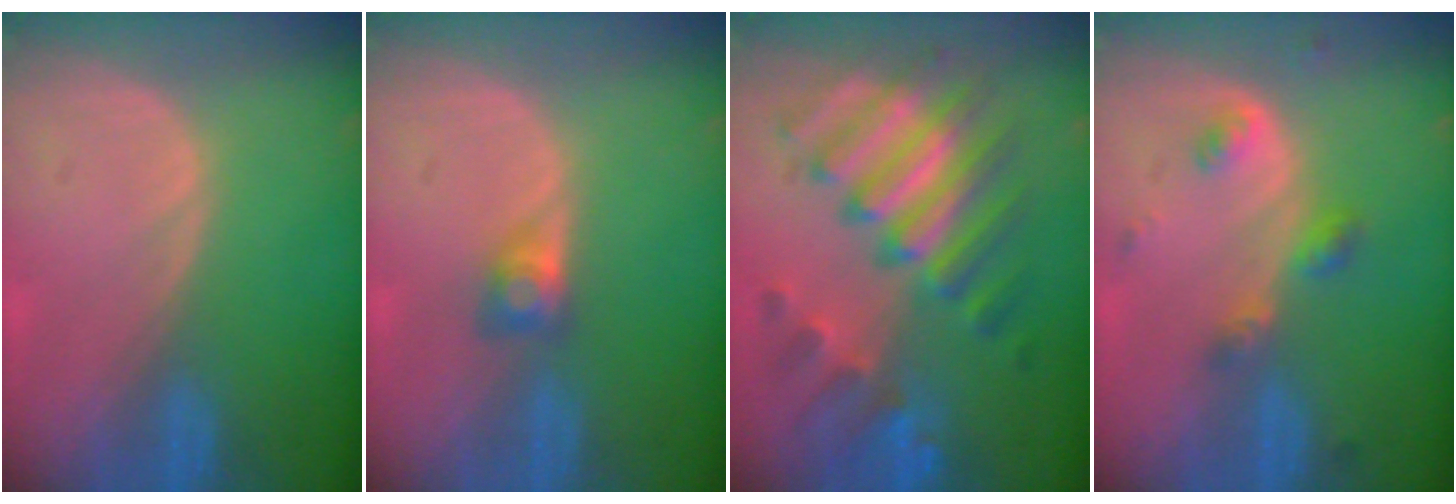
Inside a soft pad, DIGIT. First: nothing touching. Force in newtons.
{"total": 2.7, "press": 2.5, "slide": 1.1}
{"total": 10.9, "press": 10.9, "slide": 0.9}
{"total": 4.4, "press": 4.0, "slide": 1.9}